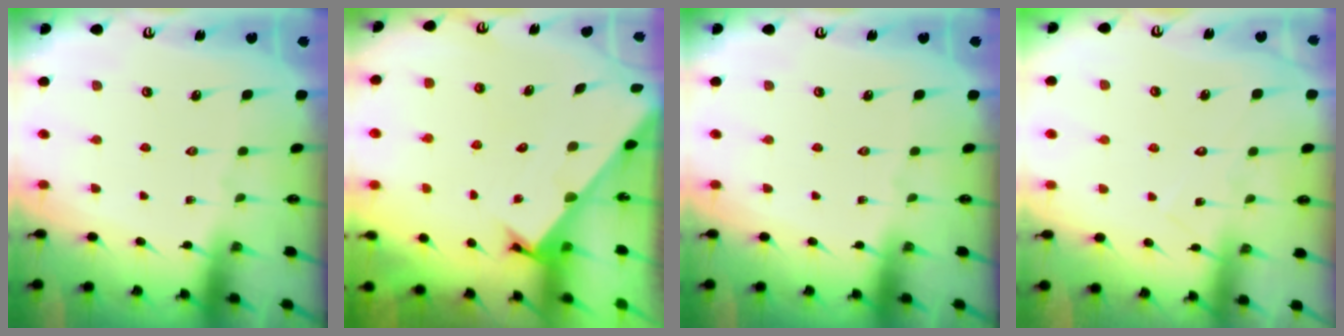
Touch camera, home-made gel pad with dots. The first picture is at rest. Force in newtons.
{"total": 2.3, "press": 2.3, "slide": 0.2}
{"total": 0.0}
{"total": 6.8, "press": 6.8, "slide": 0.2}